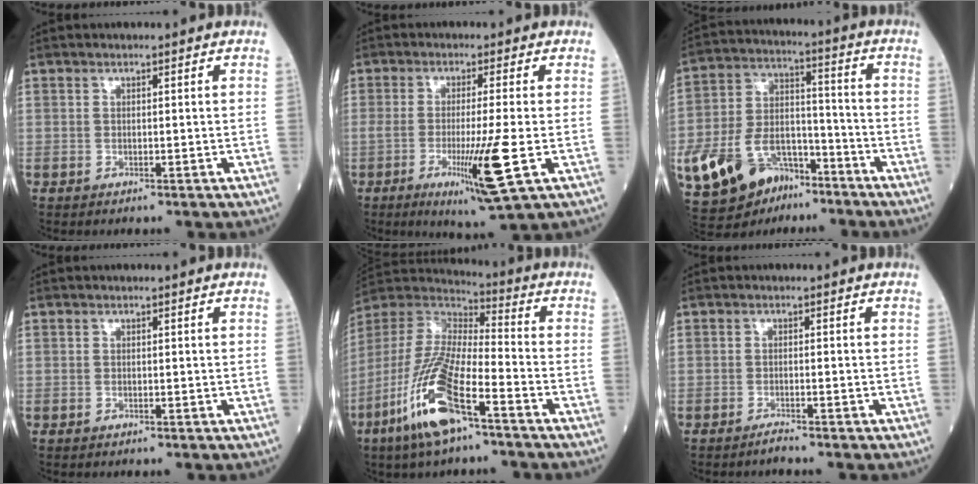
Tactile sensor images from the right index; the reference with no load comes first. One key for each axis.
{"total": 9.2, "fx": -2.6, "fy": -1.0, "fz": 8.8, "tx": -0.156, "ty": -0.032, "tz": -0.043}
{"total": 20.7, "fx": -12.1, "fy": 11.9, "fz": 11.9, "tx": -0.285, "ty": 0.009, "tz": -0.207}
{"total": 0.0}
{"total": 16.9, "fx": -8.5, "fy": 3.6, "fz": 14.1, "tx": -0.314, "ty": -0.028, "tz": -0.162}
{"total": 1.4, "fx": -1.3, "fy": -0.3, "fz": 0.5, "tx": -0.011, "ty": -0.001, "tz": -0.022}